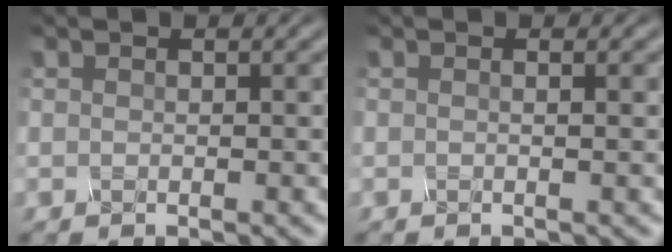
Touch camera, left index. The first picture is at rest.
{"total": 0.9, "force": [0.0, 0.3, 0.9], "torque": [-0.009, -0.002, -0.012]}